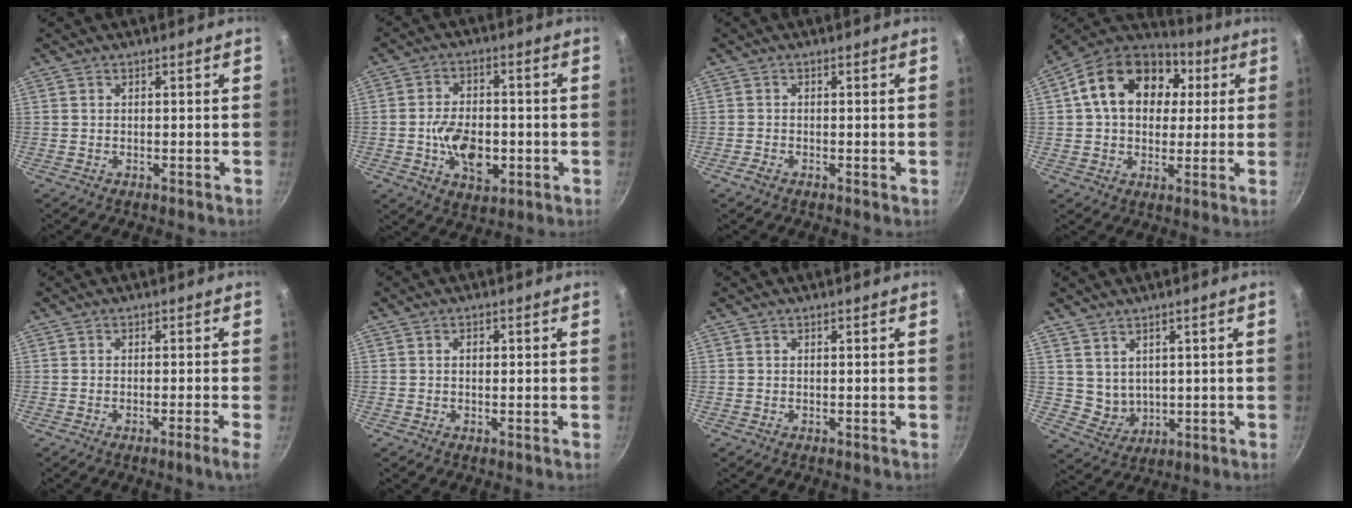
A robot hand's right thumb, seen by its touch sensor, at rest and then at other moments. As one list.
[{"total": 11.0, "force": [-2.1, 7.0, 8.2], "torque": [-0.116, 0.010, -0.033]}, {"total": 1.3, "force": [-0.7, 0.5, 0.9], "torque": [-0.021, 0.003, -0.020]}, {"total": 19.3, "force": [4.6, 14.2, 12.2], "torque": [-0.192, 0.023, 0.063]}, {"total": 2.7, "force": [-1.4, -0.5, 2.3], "torque": [-0.046, 0.006, -0.023]}, {"total": 1.2, "force": [0.1, 0.9, 0.7], "torque": [-0.011, 0.003, 0.002]}, {"total": 0.0}, {"total": 4.6, "force": [1.9, 3.8, 1.8], "torque": [-0.015, -0.009, 0.052]}]